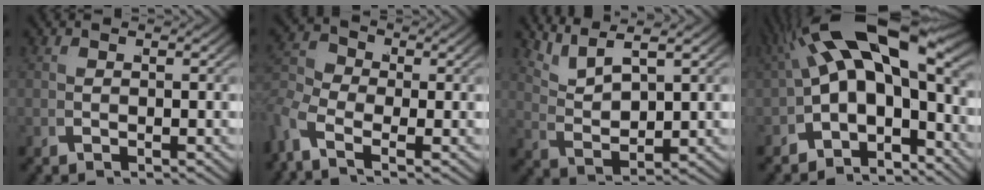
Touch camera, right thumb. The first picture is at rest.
{"total": 4.9, "force": [-1.0, 3.1, 3.7], "torque": [-0.094, -0.021, -0.014]}
{"total": 6.1, "force": [3.8, 2.5, 4.2], "torque": [-0.080, -0.001, 0.076]}
{"total": 12.4, "force": [0.2, 7.9, 9.6], "torque": [-0.168, -0.019, 0.005]}